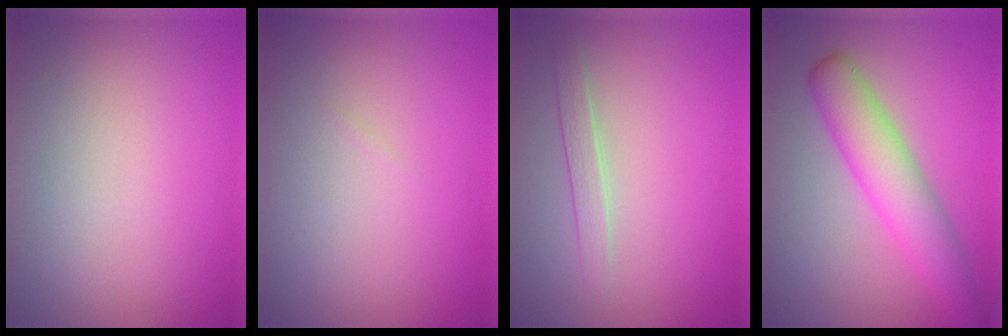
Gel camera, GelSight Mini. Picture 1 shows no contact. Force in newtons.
{"total": 0.0}
{"total": 1.6, "press": 1.6, "slide": 0.1}
{"total": 5.2, "press": 5.2, "slide": 0.1}